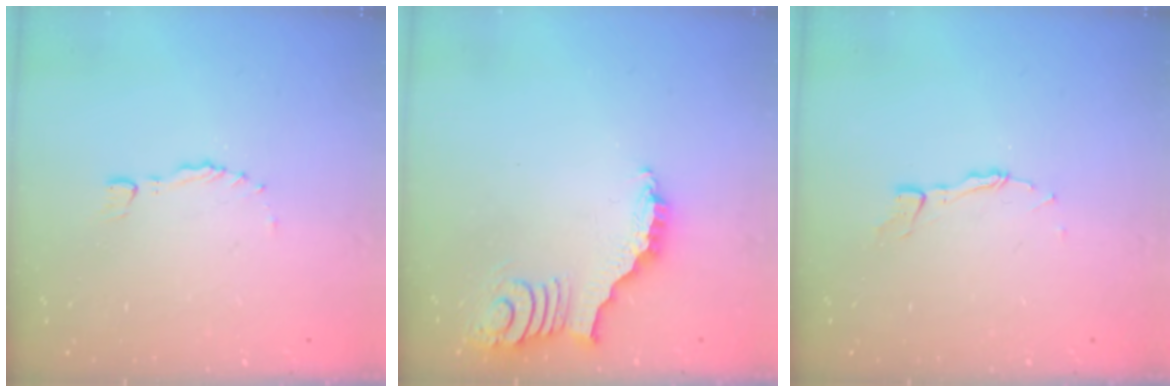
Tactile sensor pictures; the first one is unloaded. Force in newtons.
{"total": 3.1, "press": 3.1, "slide": 0.5}
{"total": 3.8, "press": 3.8, "slide": 0.4}